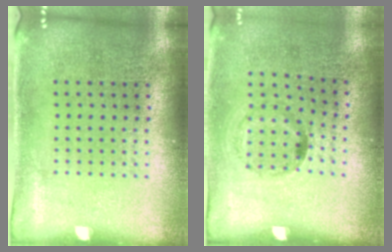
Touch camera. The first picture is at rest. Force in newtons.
{"total": 1.3, "press": 0.7, "slide": 1.1}